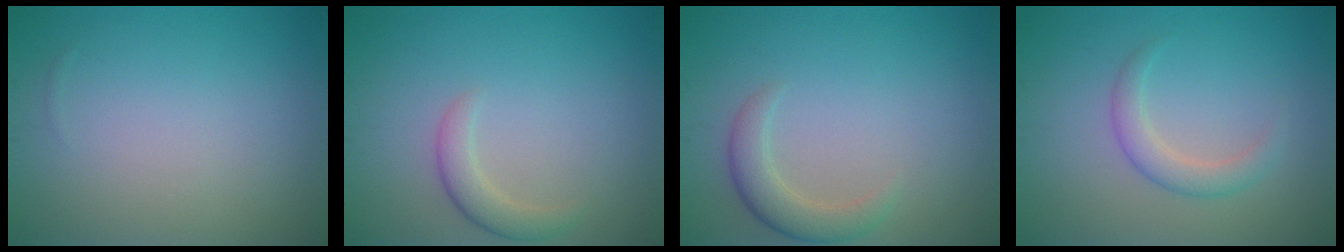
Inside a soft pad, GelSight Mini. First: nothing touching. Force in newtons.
{"total": 2.1, "press": 2.1, "slide": 0.1}
{"total": 2.8, "press": 2.8, "slide": 0.0}
{"total": 2.3, "press": 2.3, "slide": 0.2}